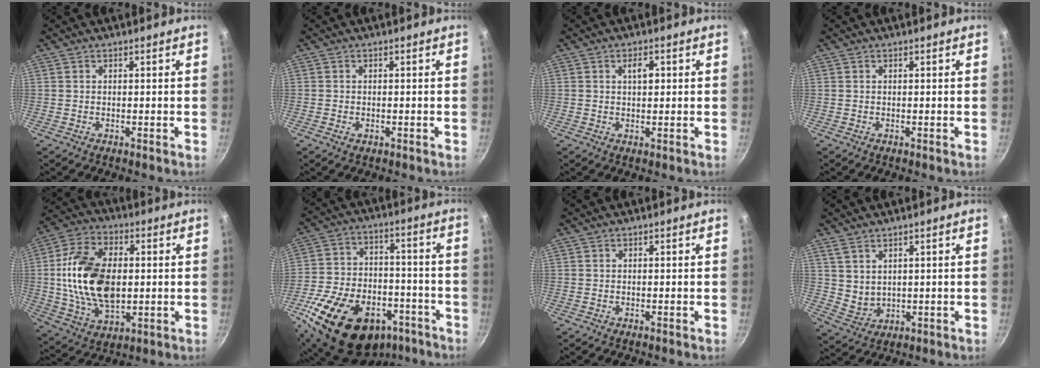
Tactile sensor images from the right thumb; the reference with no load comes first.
{"total": 1.1, "force": [-0.4, 0.7, 0.7], "torque": [-0.011, 0.001, -0.007]}
{"total": 3.1, "force": [0.7, 1.7, 2.5], "torque": [-0.027, -0.001, 0.009]}
{"total": 0.0}
{"total": 19.0, "force": [0.8, 11.7, 14.9], "torque": [-0.261, 0.007, 0.013]}
{"total": 27.4, "force": [-15.0, 16.6, 15.8], "torque": [-0.247, 0.061, -0.234]}
{"total": 0.0}
{"total": 4.2, "force": [2.5, 2.6, 2.2], "torque": [-0.033, -0.017, 0.060]}